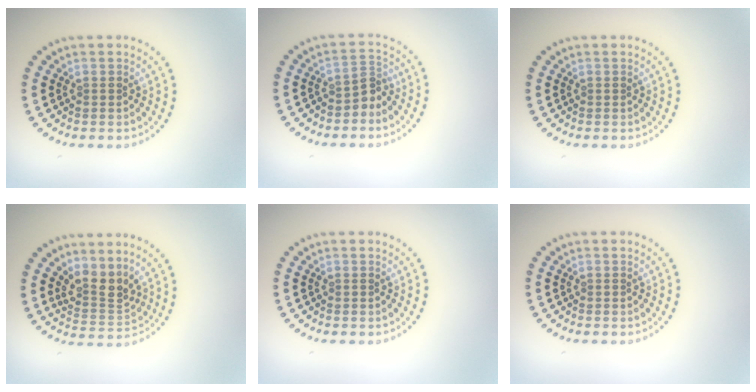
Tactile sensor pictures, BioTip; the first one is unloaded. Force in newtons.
{"total": 2.0, "press": 1.5, "slide": 1.3}
{"total": 0.0}
{"total": 3.0, "press": 2.1, "slide": 2.1}
{"total": 0.0}
{"total": 0.0}